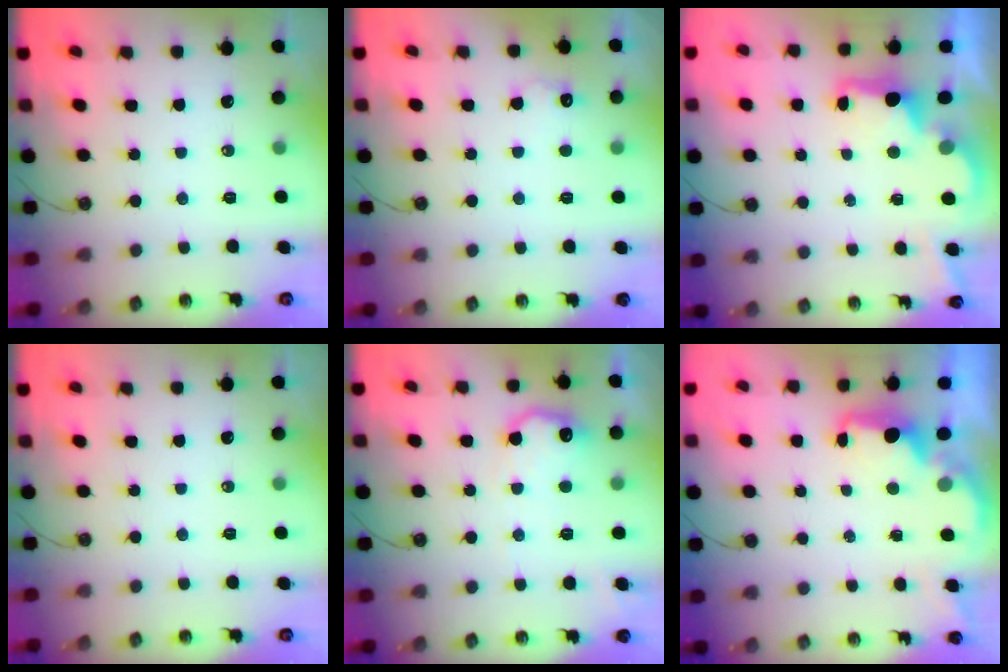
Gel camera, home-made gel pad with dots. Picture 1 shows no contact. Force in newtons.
{"total": 5.9, "press": 5.9, "slide": 0.8}
{"total": 2.7, "press": 2.6, "slide": 0.8}
{"total": 0.0}
{"total": 11.6, "press": 11.6, "slide": 0.3}
{"total": 2.0, "press": 1.9, "slide": 0.7}